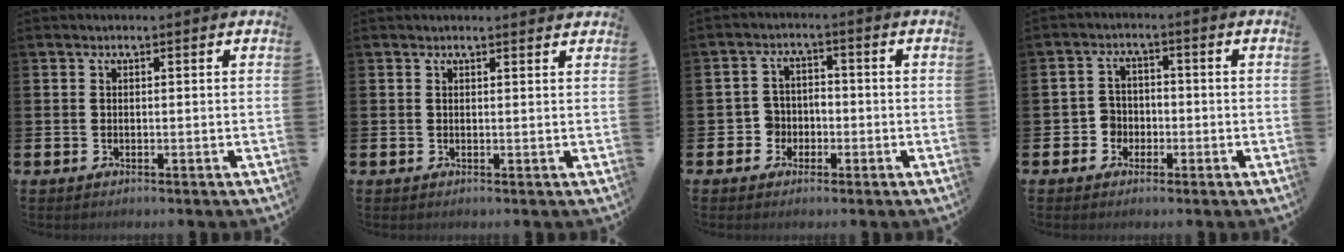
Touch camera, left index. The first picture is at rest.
{"total": 0.7, "force": [0.7, -0.1, 0.1], "torque": [0.004, -0.003, 0.012]}
{"total": 3.5, "force": [-1.7, 3.0, 0.5], "torque": [-0.025, 0.009, -0.037]}
{"total": 3.2, "force": [-1.6, 2.7, 0.5], "torque": [-0.023, 0.009, -0.036]}